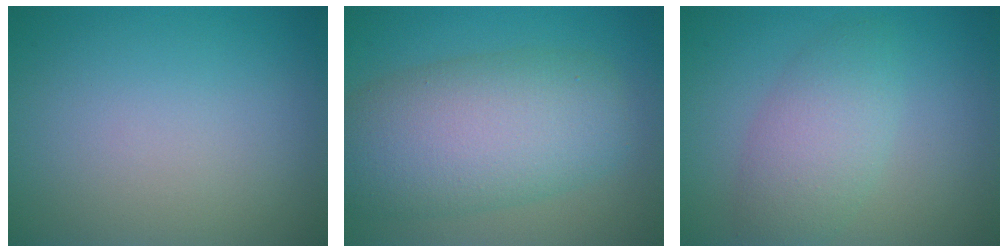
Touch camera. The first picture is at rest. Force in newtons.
{"total": 9.3, "press": 9.3, "slide": 0.3}
{"total": 4.0, "press": 4.0, "slide": 0.2}